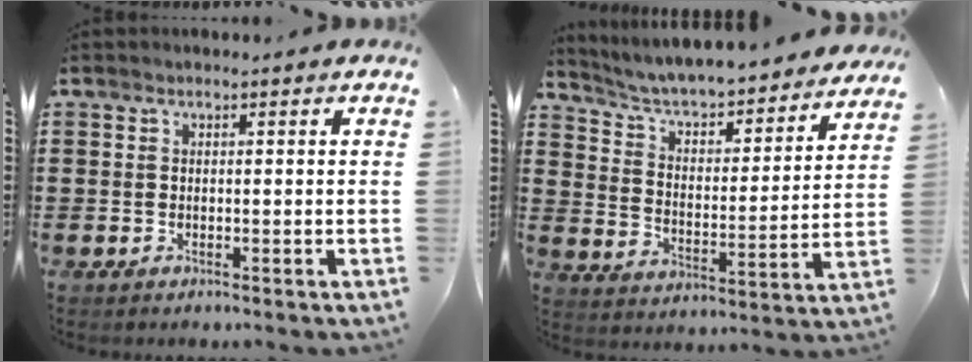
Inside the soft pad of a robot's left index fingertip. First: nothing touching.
{"total": 4.5, "force": [4.3, 0.6, 1.3], "torque": [-0.048, -0.039, 0.065]}